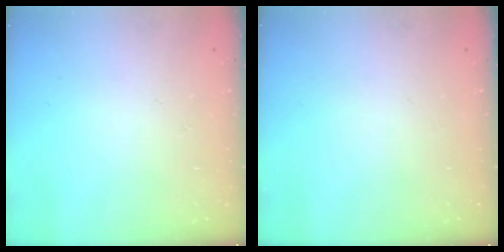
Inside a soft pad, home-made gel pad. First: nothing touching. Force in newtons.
{"total": 0.0}